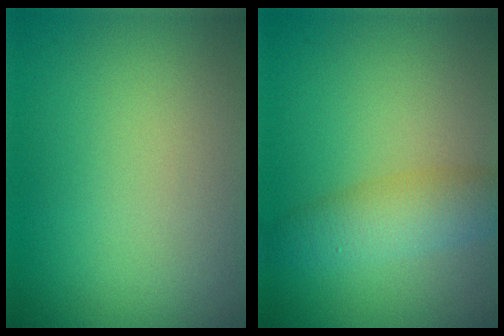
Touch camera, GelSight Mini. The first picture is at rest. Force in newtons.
{"total": 3.8, "press": 3.8, "slide": 0.0}